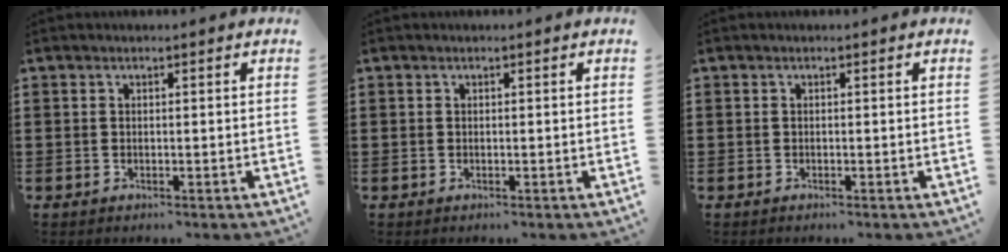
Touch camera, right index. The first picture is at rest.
{"total": 0.0}
{"total": 0.0}